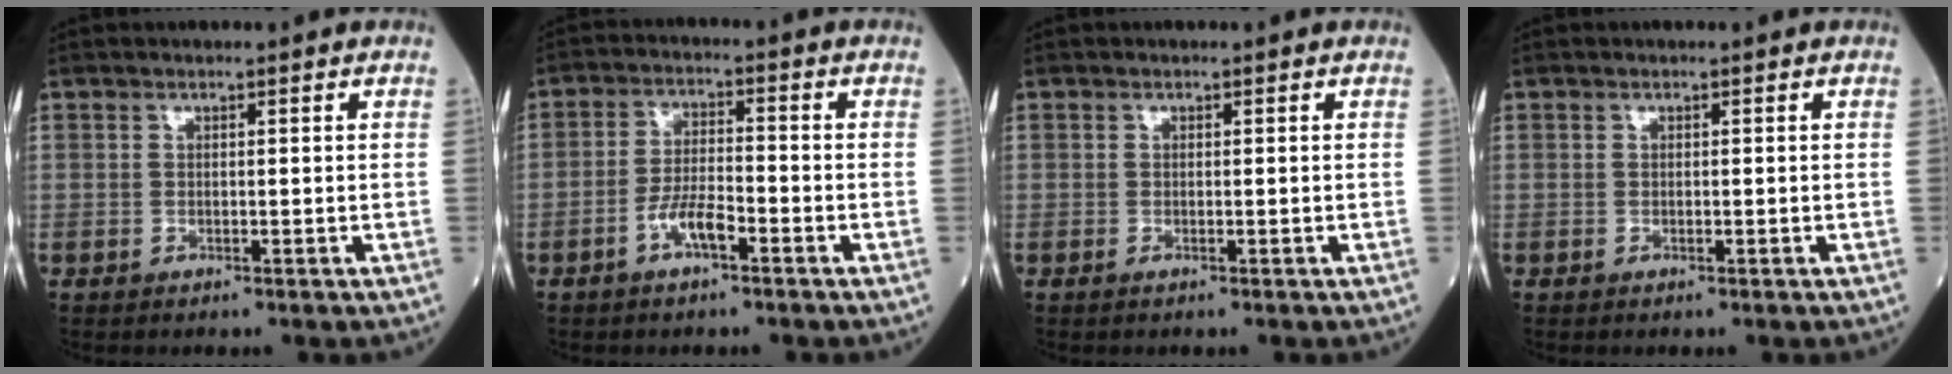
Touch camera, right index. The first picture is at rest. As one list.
[{"total": 4.8, "force": [-2.6, 1.2, 3.9], "torque": [-0.078, 0.007, -0.051]}, {"total": 0.0}, {"total": 0.0}]